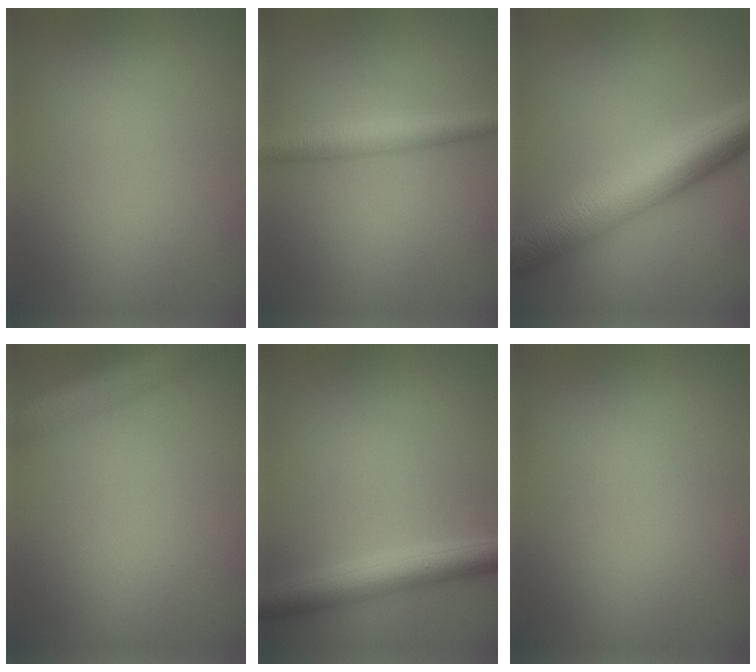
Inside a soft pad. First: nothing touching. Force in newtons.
{"total": 2.9, "press": 2.9, "slide": 0.1}
{"total": 9.0, "press": 9.0, "slide": 0.2}
{"total": 4.9, "press": 4.9, "slide": 0.2}
{"total": 4.3, "press": 4.3, "slide": 0.1}
{"total": 0.0}